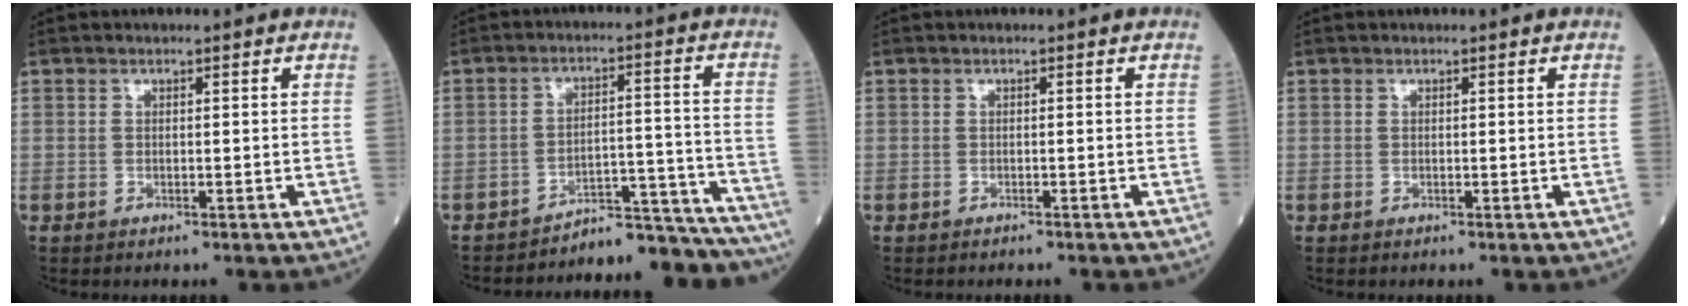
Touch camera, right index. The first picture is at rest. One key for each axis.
{"total": 11.7, "fx": -11.7, "fy": 1.3, "fz": 0.2, "tx": 0.028, "ty": 0.053, "tz": -0.162}
{"total": 1.1, "fx": -1.0, "fy": 0.3, "fz": 0.5, "tx": -0.012, "ty": -0.002, "tz": -0.011}
{"total": 0.0}